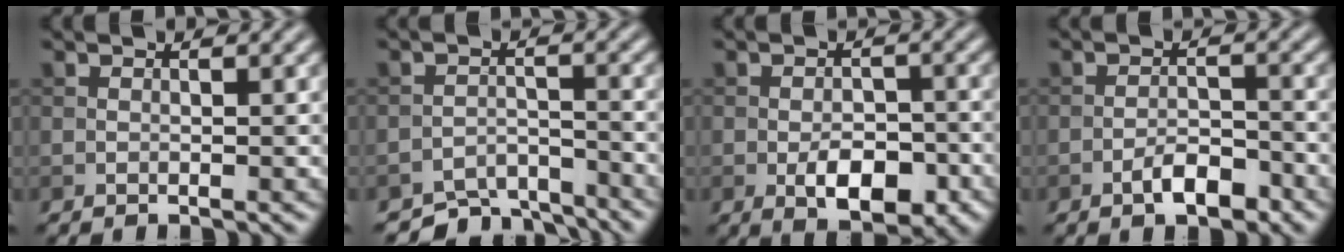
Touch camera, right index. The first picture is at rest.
{"total": 5.2, "force": [-4.9, 1.5, 1.1], "torque": [-0.015, -0.009, -0.084]}
{"total": 5.4, "force": [-2.1, 2.8, 4.1], "torque": [-0.061, -0.004, -0.032]}
{"total": 3.1, "force": [-1.9, 1.2, 2.1], "torque": [-0.031, 0.008, -0.035]}